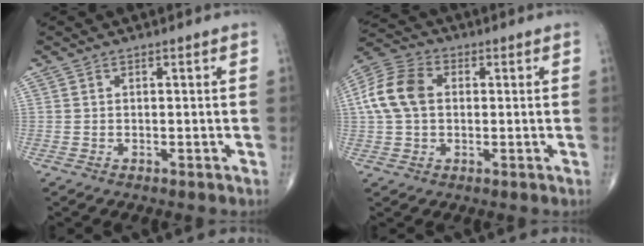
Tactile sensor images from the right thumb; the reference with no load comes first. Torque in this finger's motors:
{"motor_torque": [-0.39, 0.80, 0.76, 0.17, 0.12]}